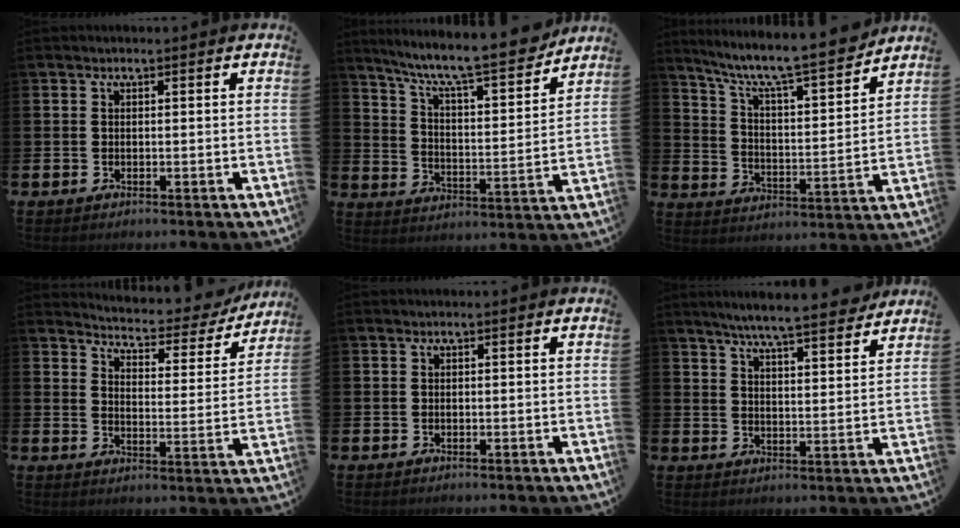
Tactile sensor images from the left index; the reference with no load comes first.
{"total": 10.0, "force": [8.9, 1.3, 4.3], "torque": [-0.105, -0.066, 0.146]}
{"total": 9.2, "force": [8.2, 1.2, 3.9], "torque": [-0.103, -0.064, 0.135]}
{"total": 4.5, "force": [4.4, 0.8, 0.8], "torque": [-0.033, -0.041, 0.067]}
{"total": 0.0}
{"total": 7.0, "force": [6.6, 0.1, 2.1], "torque": [-0.047, -0.045, 0.114]}